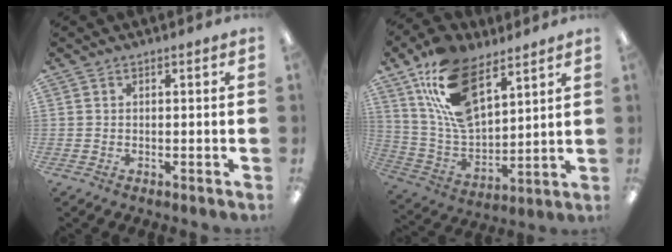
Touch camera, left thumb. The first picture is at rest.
{"total": 18.6, "force": [10.5, 9.6, 12.0], "torque": [-0.262, -0.036, 0.193]}